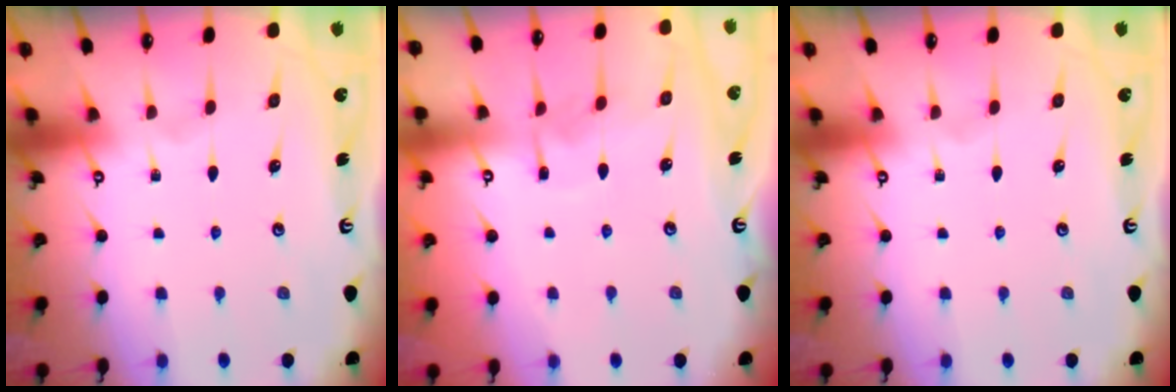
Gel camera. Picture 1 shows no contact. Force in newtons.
{"total": 5.1, "press": 5.1, "slide": 0.2}
{"total": 0.0}